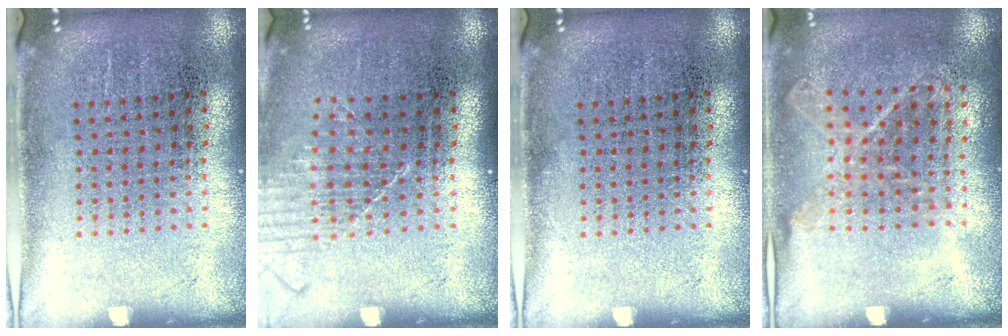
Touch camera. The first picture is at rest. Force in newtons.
{"total": 1.2, "press": 1.0, "slide": 0.6}
{"total": 0.0}
{"total": 1.1, "press": 1.0, "slide": 0.5}